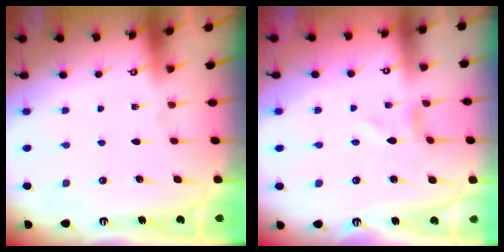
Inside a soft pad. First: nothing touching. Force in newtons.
{"total": 1.0, "press": 0.9, "slide": 0.1}